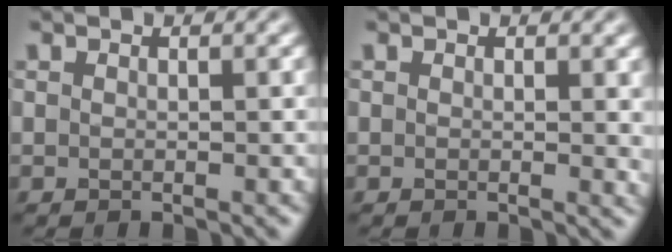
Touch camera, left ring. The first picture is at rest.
{"total": 1.2, "force": [0.3, 0.3, 1.1], "torque": [-0.008, -0.002, 0.003]}